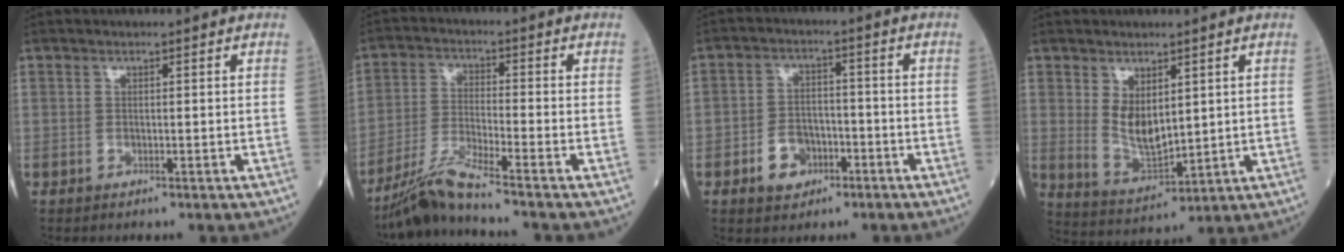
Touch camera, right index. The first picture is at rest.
{"total": 6.9, "force": [-6.0, -1.4, 3.3], "torque": [-0.071, -0.027, -0.119]}
{"total": 5.6, "force": [-2.5, 4.0, 2.8], "torque": [-0.053, 0.012, -0.035]}
{"total": 6.8, "force": [2.2, 3.3, 5.5], "torque": [-0.108, -0.009, 0.057]}